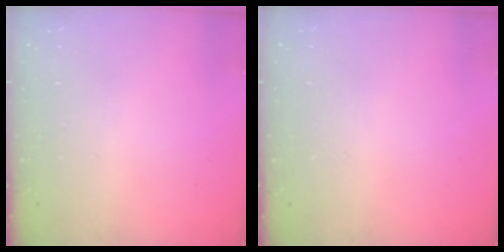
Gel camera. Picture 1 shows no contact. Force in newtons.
{"total": 0.0}